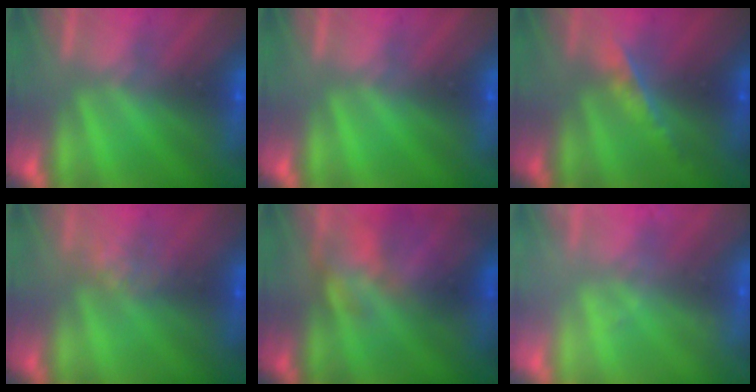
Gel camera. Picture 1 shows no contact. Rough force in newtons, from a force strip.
{"total": 0.0}
{"total": 2.0}
{"total": 3.9}
{"total": 3.8}
{"total": 2.2}